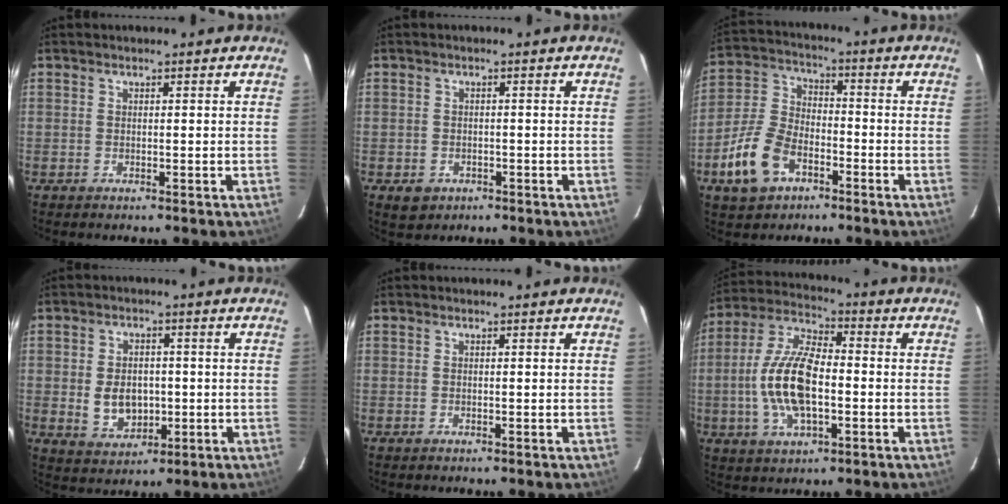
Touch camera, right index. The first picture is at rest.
{"total": 3.6, "force": [-1.7, 3.0, 1.2], "torque": [-0.030, 0.000, -0.019]}
{"total": 11.9, "force": [-6.2, 7.1, 7.3], "torque": [-0.171, 0.013, -0.116]}
{"total": 7.3, "force": [-0.8, 5.5, 4.8], "torque": [-0.098, 0.000, 0.000]}
{"total": 0.0}
{"total": 14.3, "force": [-2.3, 6.3, 12.6], "torque": [-0.264, 0.006, -0.045]}